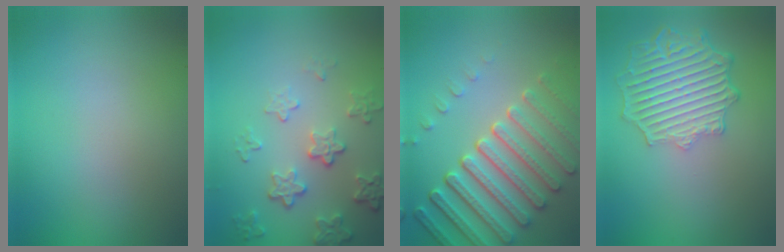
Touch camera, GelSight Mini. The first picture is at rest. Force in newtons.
{"total": 4.1, "press": 3.2, "slide": 2.6}
{"total": 7.5, "press": 5.6, "slide": 5.0}
{"total": 6.9, "press": 5.5, "slide": 4.2}